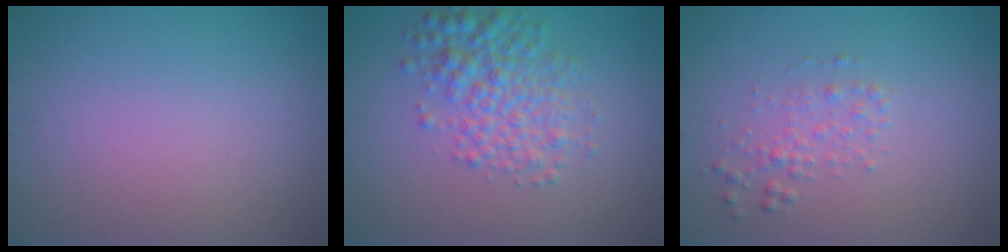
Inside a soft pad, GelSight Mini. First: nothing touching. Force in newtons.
{"total": 4.2, "press": 4.2, "slide": 0.1}
{"total": 1.6, "press": 1.6, "slide": 0.0}